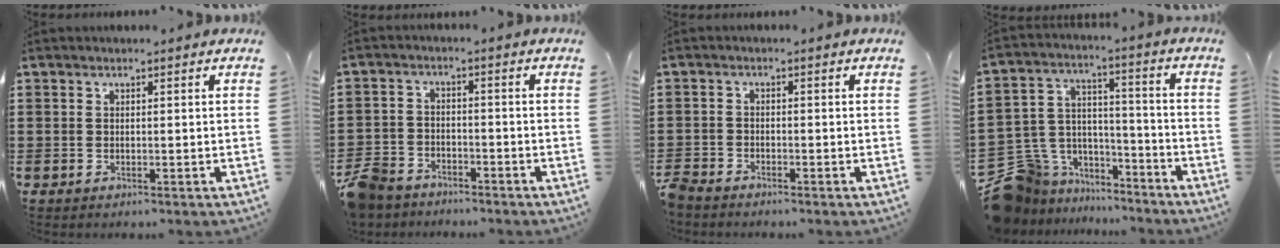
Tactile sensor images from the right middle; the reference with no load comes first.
{"total": 6.1, "force": [-5.5, 2.2, 1.2], "torque": [-0.047, 0.006, -0.118]}
{"total": 2.2, "force": [-2.1, 0.4, 0.4], "torque": [-0.025, -0.003, -0.049]}
{"total": 8.9, "force": [-7.1, 5.3, 0.5], "torque": [-0.048, 0.005, -0.140]}